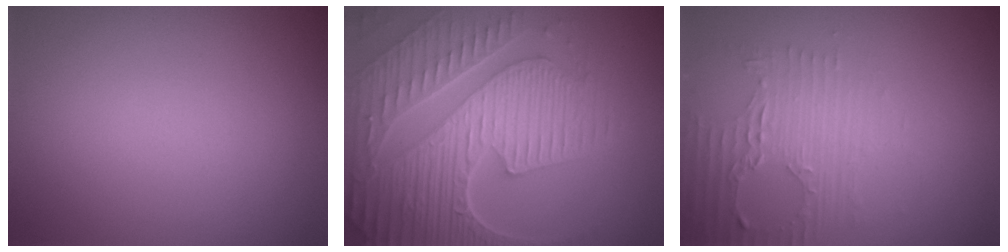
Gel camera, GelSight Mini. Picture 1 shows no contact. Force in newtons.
{"total": 8.9, "press": 6.4, "slide": 6.2}
{"total": 3.0, "press": 2.5, "slide": 1.7}